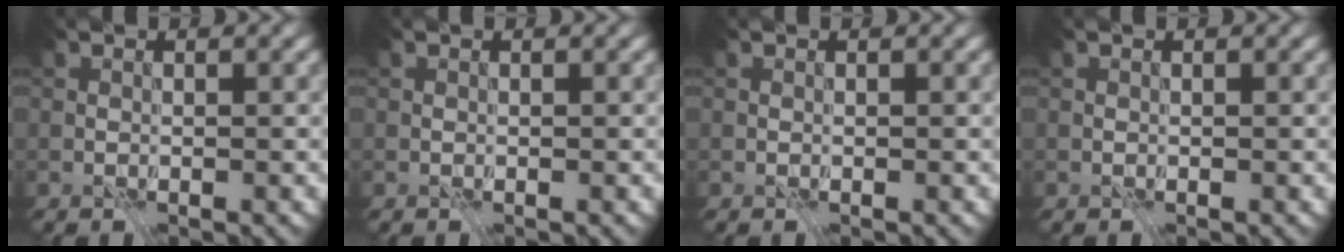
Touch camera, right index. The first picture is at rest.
{"total": 0.0}
{"total": 0.0}
{"total": 0.0}